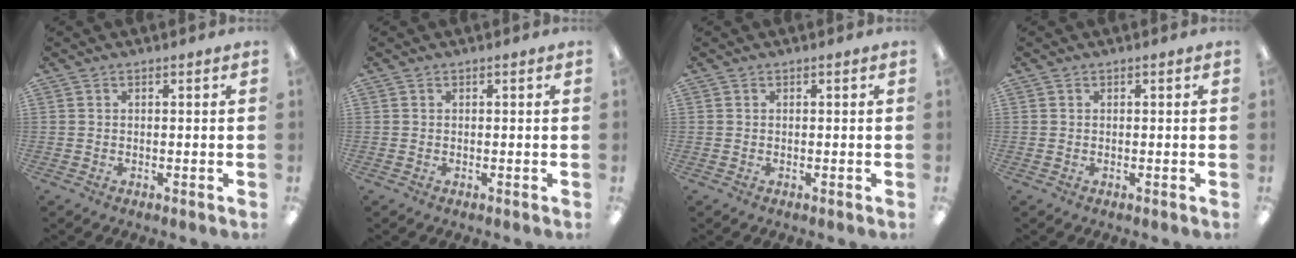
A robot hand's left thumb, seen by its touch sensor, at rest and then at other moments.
{"total": 0.0}
{"total": 0.0}
{"total": 0.0}